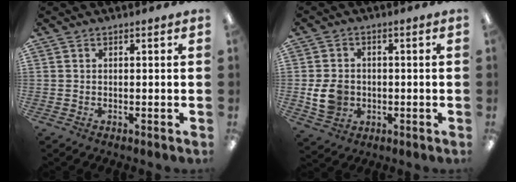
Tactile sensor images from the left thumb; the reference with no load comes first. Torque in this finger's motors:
{"motor_torque": [0.04, 0.16, 0.10, -0.10, 0.03]}